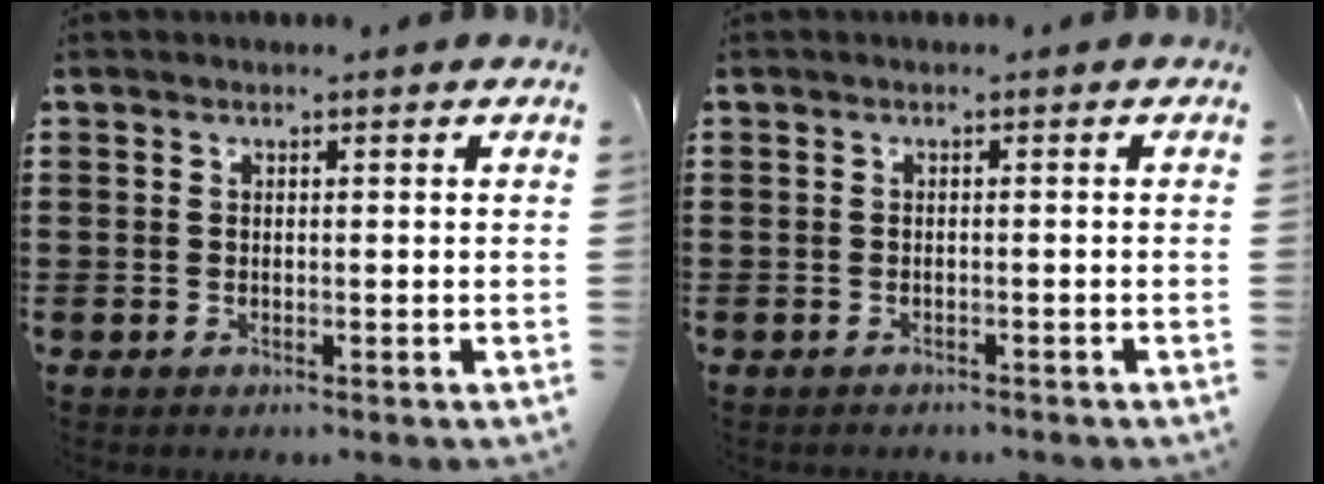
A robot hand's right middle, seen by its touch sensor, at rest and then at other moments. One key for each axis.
{"total": 0.6, "fx": -0.6, "fy": 0.1, "fz": 0.0, "tx": -0.001, "ty": 0.001, "tz": -0.013}